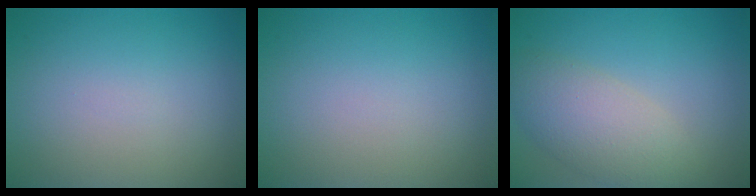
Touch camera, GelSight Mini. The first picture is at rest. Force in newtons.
{"total": 0.0}
{"total": 5.0, "press": 5.0, "slide": 0.4}